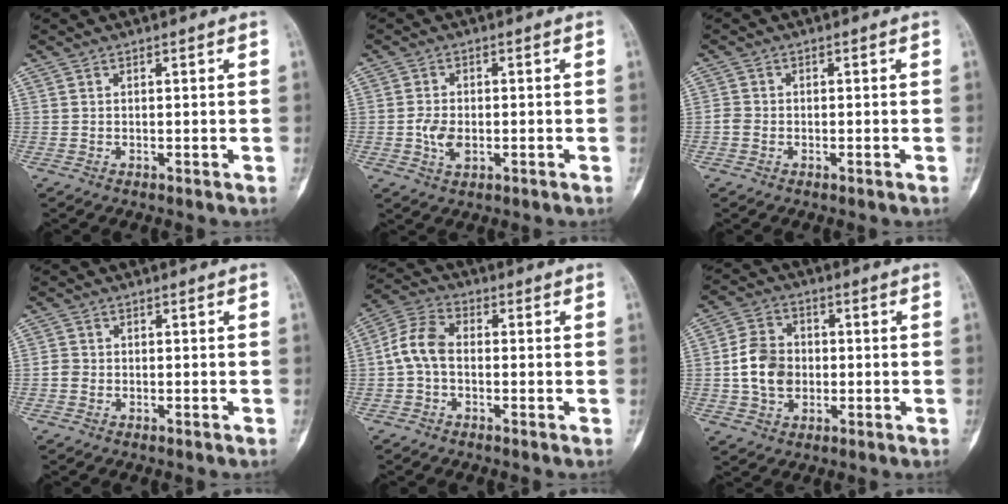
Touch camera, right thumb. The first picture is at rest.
{"total": 4.5, "force": [-1.0, 2.7, 3.5], "torque": [-0.063, 0.003, -0.019]}
{"total": 1.8, "force": [-0.7, 1.4, 0.8], "torque": [-0.011, 0.008, -0.020]}
{"total": 1.7, "force": [-0.6, 1.4, 0.7], "torque": [-0.005, 0.009, -0.018]}
{"total": 7.2, "force": [-0.9, 4.6, 5.4], "torque": [-0.103, 0.024, -0.029]}
{"total": 9.3, "force": [-0.9, 7.3, 5.7], "torque": [-0.085, 0.016, -0.021]}